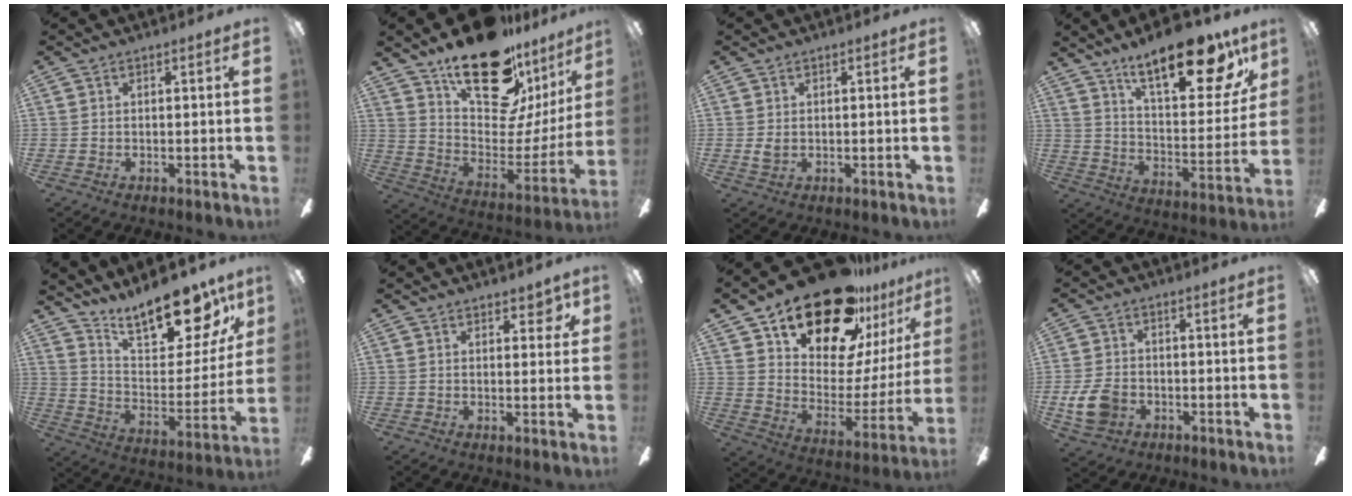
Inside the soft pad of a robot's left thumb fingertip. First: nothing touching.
{"total": 24.7, "force": [16.7, 11.4, 14.1], "torque": [-0.206, -0.111, 0.298]}
{"total": 1.8, "force": [0.2, 1.2, 1.3], "torque": [-0.018, 0.001, 0.001]}
{"total": 23.3, "force": [16.2, 8.0, 14.8], "torque": [-0.221, -0.098, 0.265]}
{"total": 20.8, "force": [17.0, 7.1, 9.6], "torque": [-0.149, -0.119, 0.293]}
{"total": 4.1, "force": [2.8, 2.0, 2.2], "torque": [-0.017, -0.008, 0.045]}
{"total": 24.8, "force": [19.9, 10.3, 10.8], "torque": [-0.171, -0.134, 0.348]}
{"total": 8.5, "force": [-2.7, 6.3, 5.0], "torque": [-0.110, 0.013, -0.050]}